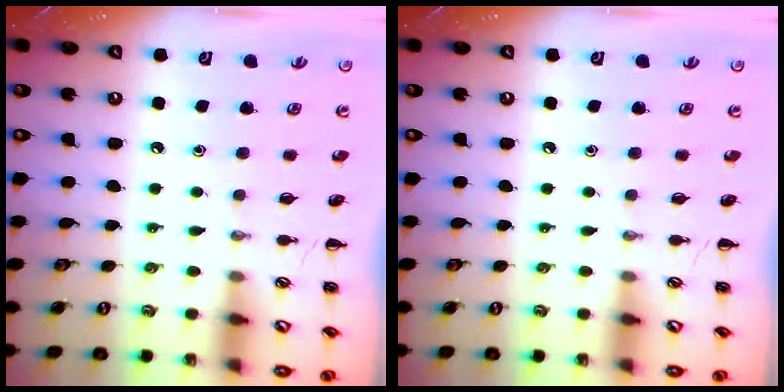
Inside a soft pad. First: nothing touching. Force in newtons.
{"total": 0.0}